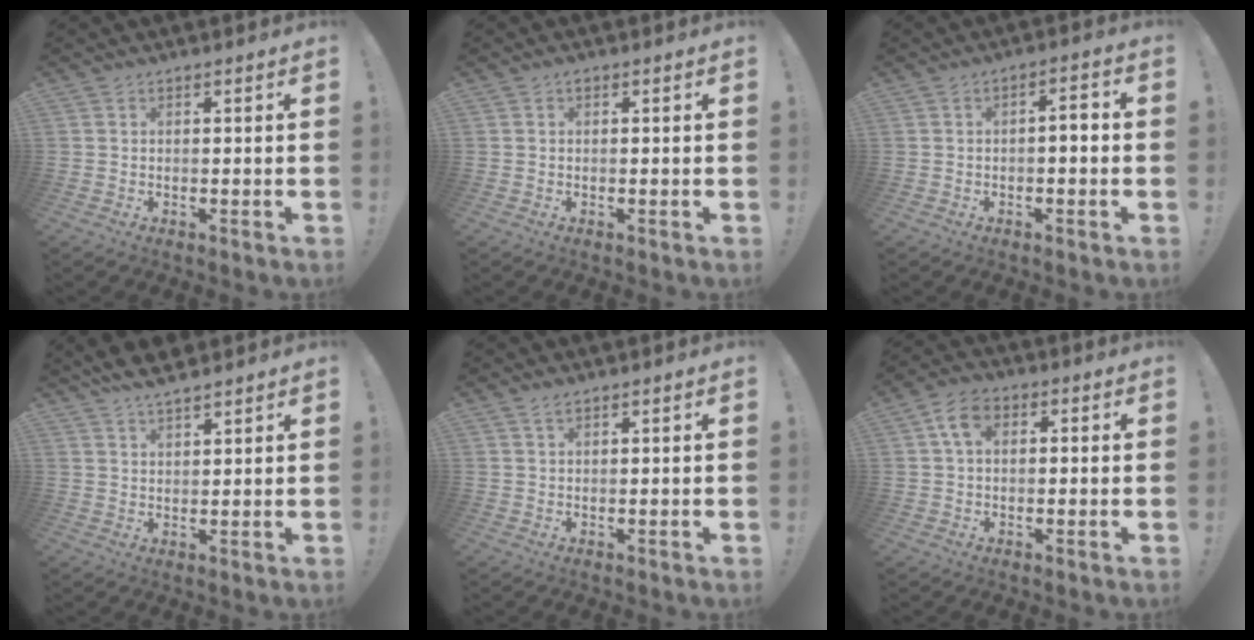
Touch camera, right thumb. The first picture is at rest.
{"total": 0.0}
{"total": 3.6, "force": [-0.9, 1.1, 3.3], "torque": [-0.051, 0.007, -0.020]}
{"total": 5.6, "force": [4.8, 1.5, 2.3], "torque": [-0.036, -0.024, 0.089]}
{"total": 1.7, "force": [1.2, 0.6, 1.0], "torque": [-0.020, -0.001, 0.023]}
{"total": 7.1, "force": [1.5, 5.1, 4.7], "torque": [-0.083, 0.013, 0.027]}